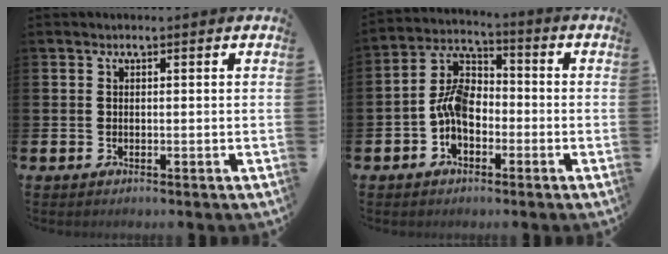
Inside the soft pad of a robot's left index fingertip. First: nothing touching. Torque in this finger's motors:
{"motor_torque": [1.38, 0.76, 0.31, 0.08]}